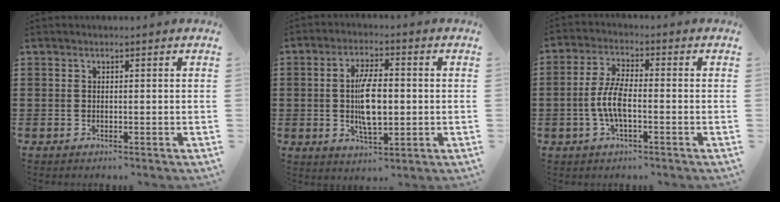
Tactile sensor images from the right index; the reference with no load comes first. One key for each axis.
{"total": 7.9, "fx": -0.4, "fy": 3.0, "fz": 7.3, "tx": -0.143, "ty": -0.003, "tz": -0.014}
{"total": 6.1, "fx": -1.3, "fy": 2.1, "fz": 5.6, "tx": -0.132, "ty": -0.005, "tz": -0.033}